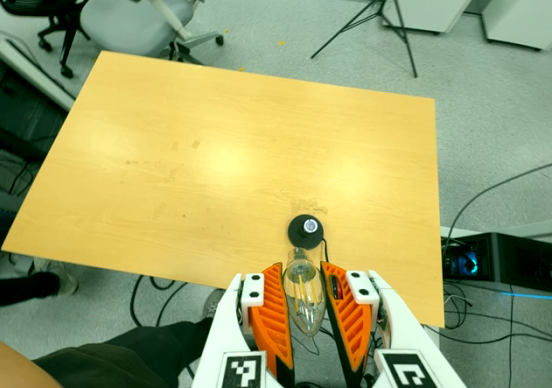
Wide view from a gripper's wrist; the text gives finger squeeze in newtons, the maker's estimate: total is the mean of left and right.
{"total": 10.4, "left": 9.6, "right": 11.2}